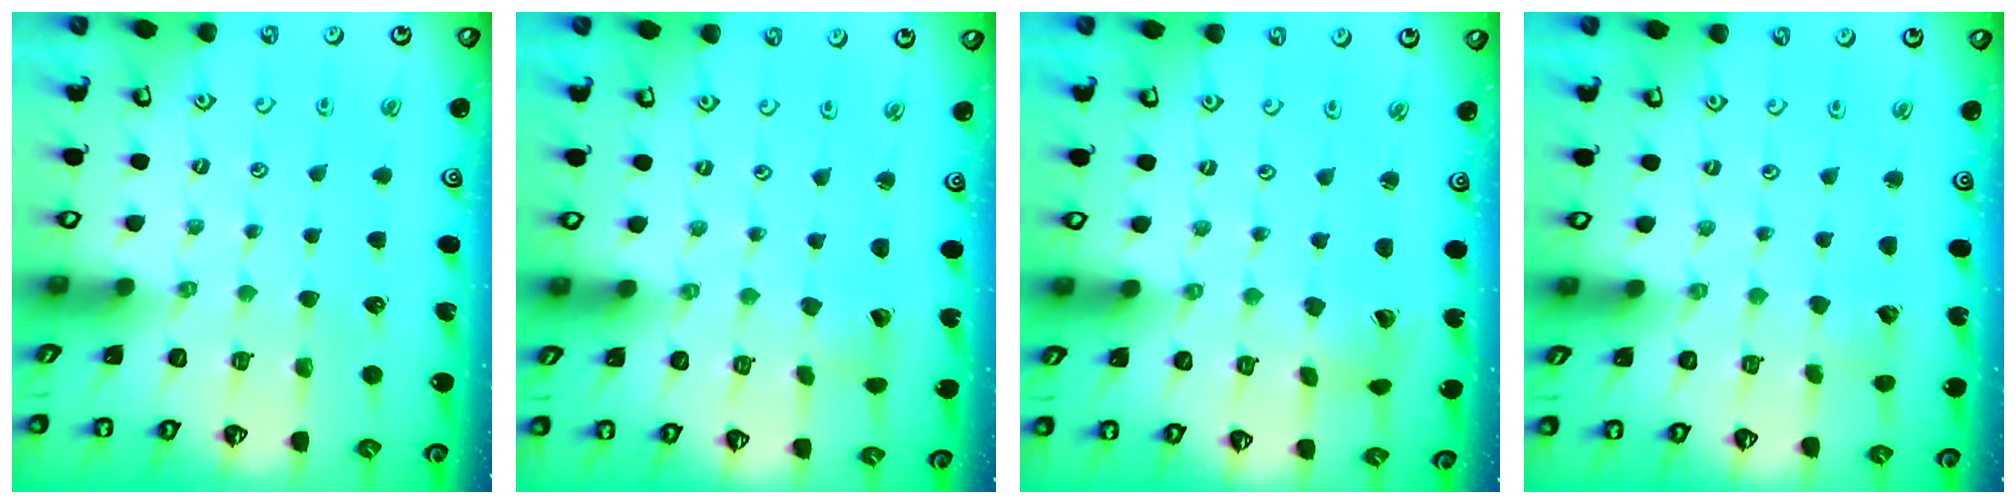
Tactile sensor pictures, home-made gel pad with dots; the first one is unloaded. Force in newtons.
{"total": 1.8, "press": 1.7, "slide": 0.1}
{"total": 1.4, "press": 1.4, "slide": 0.2}
{"total": 3.4, "press": 3.3, "slide": 0.6}